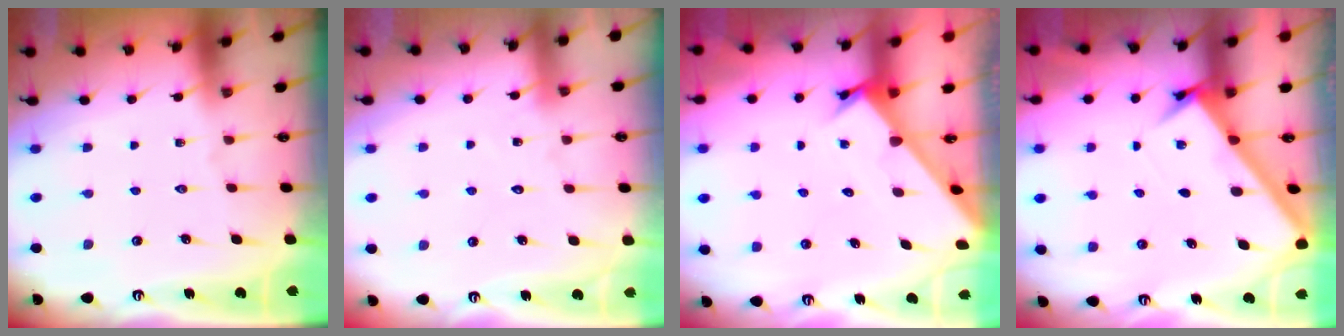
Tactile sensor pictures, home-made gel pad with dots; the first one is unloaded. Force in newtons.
{"total": 7.5, "press": 7.5, "slide": 0.3}
{"total": 2.3, "press": 2.3, "slide": 0.1}
{"total": 2.8, "press": 2.7, "slide": 0.3}